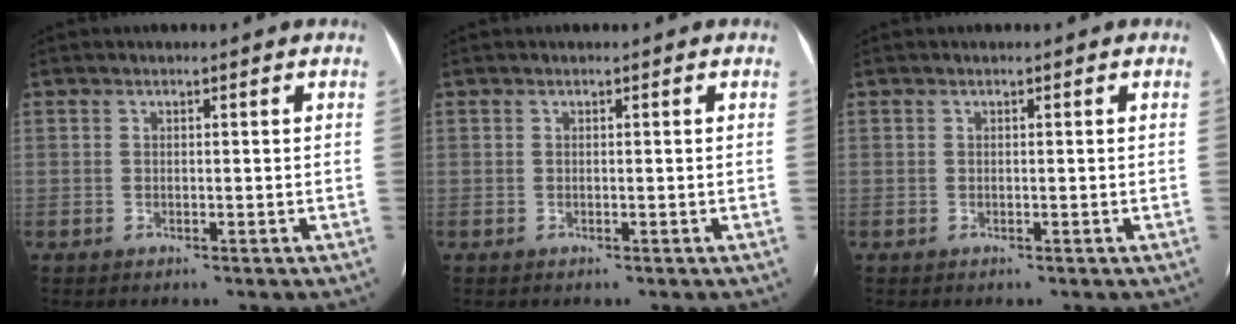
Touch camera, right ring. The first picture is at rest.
{"total": 0.0}
{"total": 0.0}